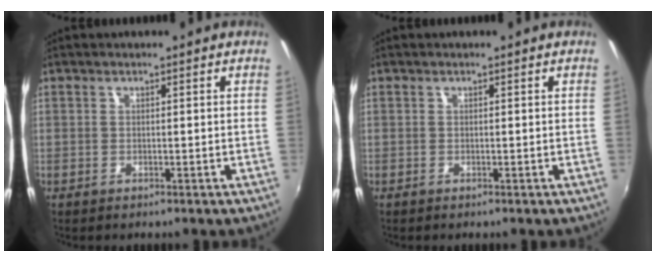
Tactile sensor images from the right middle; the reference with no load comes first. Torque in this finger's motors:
{"motor_torque": [0.09, -0.28, 0.00, 0.00]}